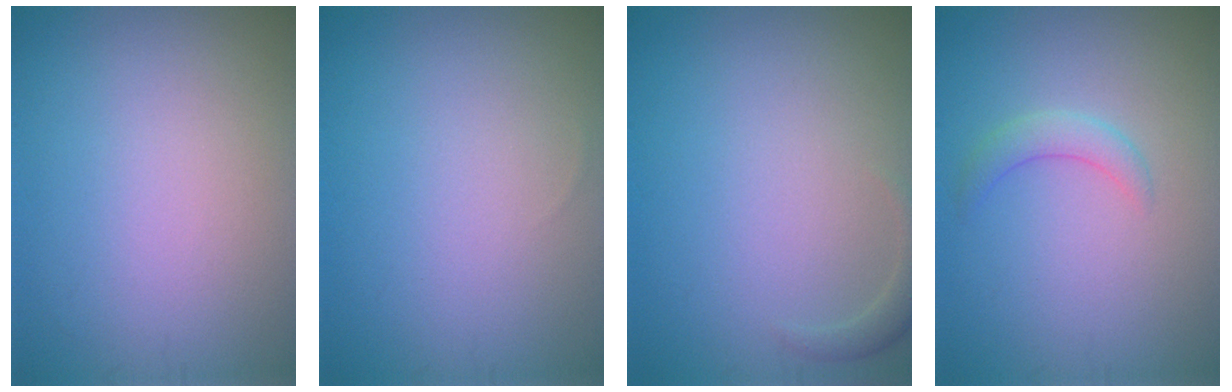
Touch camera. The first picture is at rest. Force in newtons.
{"total": 0.0}
{"total": 1.2, "press": 1.2, "slide": 0.2}
{"total": 1.8, "press": 1.8, "slide": 0.1}